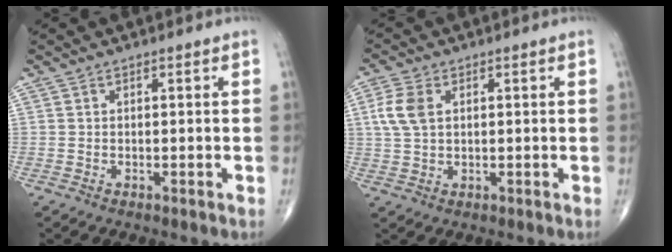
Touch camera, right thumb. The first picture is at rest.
{"total": 5.6, "force": [1.4, 3.5, 4.1], "torque": [-0.096, 0.006, 0.028]}